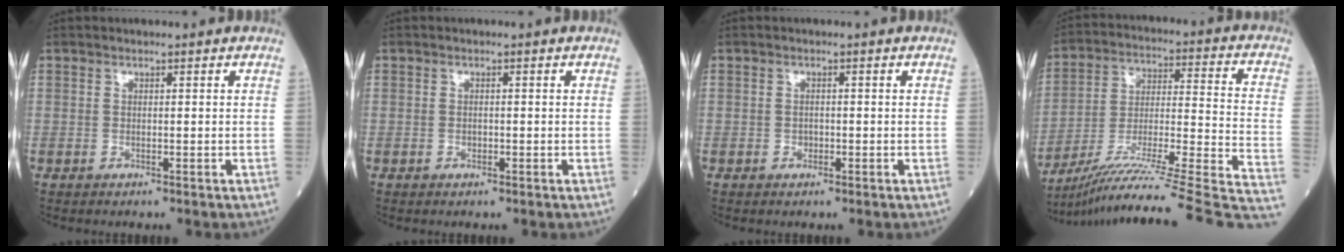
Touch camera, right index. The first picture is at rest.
{"total": 0.6, "force": [-0.3, 0.4, 0.3], "torque": [-0.009, 0.001, -0.005]}
{"total": 0.9, "force": [-0.4, 0.7, 0.4], "torque": [-0.008, 0.002, -0.005]}
{"total": 28.5, "force": [-24.3, -1.0, 14.9], "torque": [-0.161, -0.009, -0.360]}